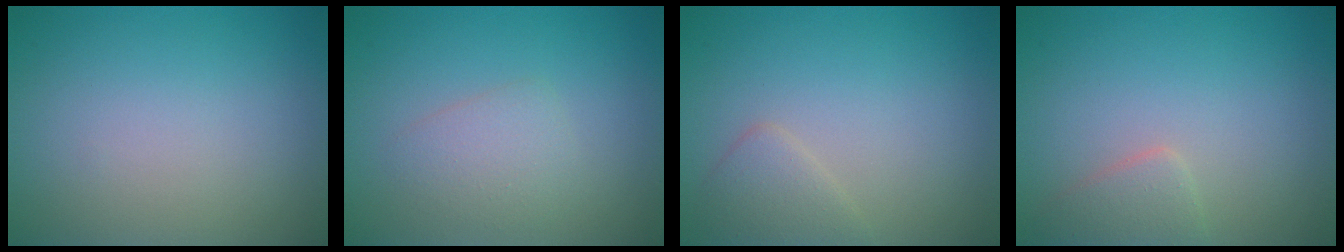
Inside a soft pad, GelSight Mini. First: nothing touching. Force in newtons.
{"total": 2.1, "press": 2.1, "slide": 0.1}
{"total": 1.8, "press": 1.8, "slide": 0.0}
{"total": 1.8, "press": 1.8, "slide": 0.1}